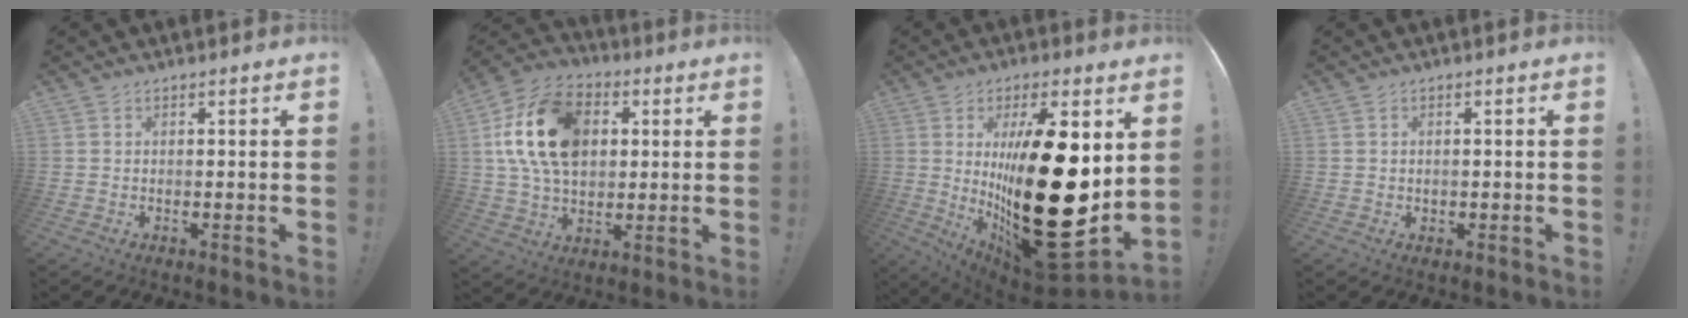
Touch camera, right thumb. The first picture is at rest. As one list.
[{"total": 20.7, "force": [4.7, 14.5, 14.1], "torque": [-0.238, -0.003, 0.090]}, {"total": 34.9, "force": [1.7, 13.2, 32.2], "torque": [-0.513, -0.052, 0.060]}, {"total": 0.7, "force": [0.3, 0.7, 0.0], "torque": [-0.001, 0.002, 0.005]}]